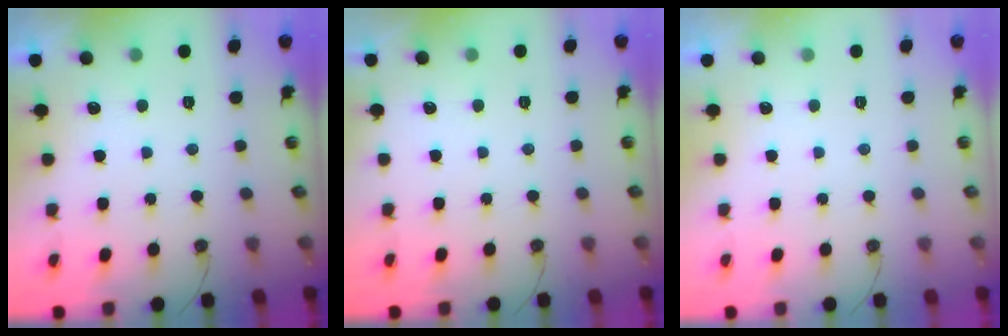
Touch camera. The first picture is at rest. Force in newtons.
{"total": 0.0}
{"total": 0.0}